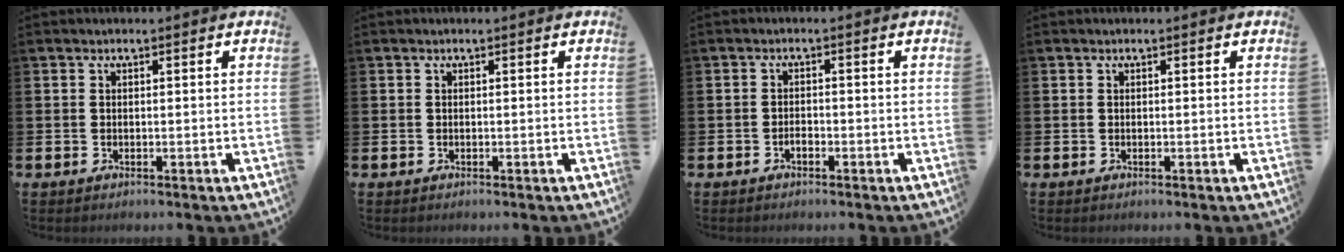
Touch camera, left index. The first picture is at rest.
{"total": 0.0}
{"total": 1.2, "force": [-0.7, 0.7, 0.7], "torque": [-0.022, 0.004, -0.013]}
{"total": 0.0}